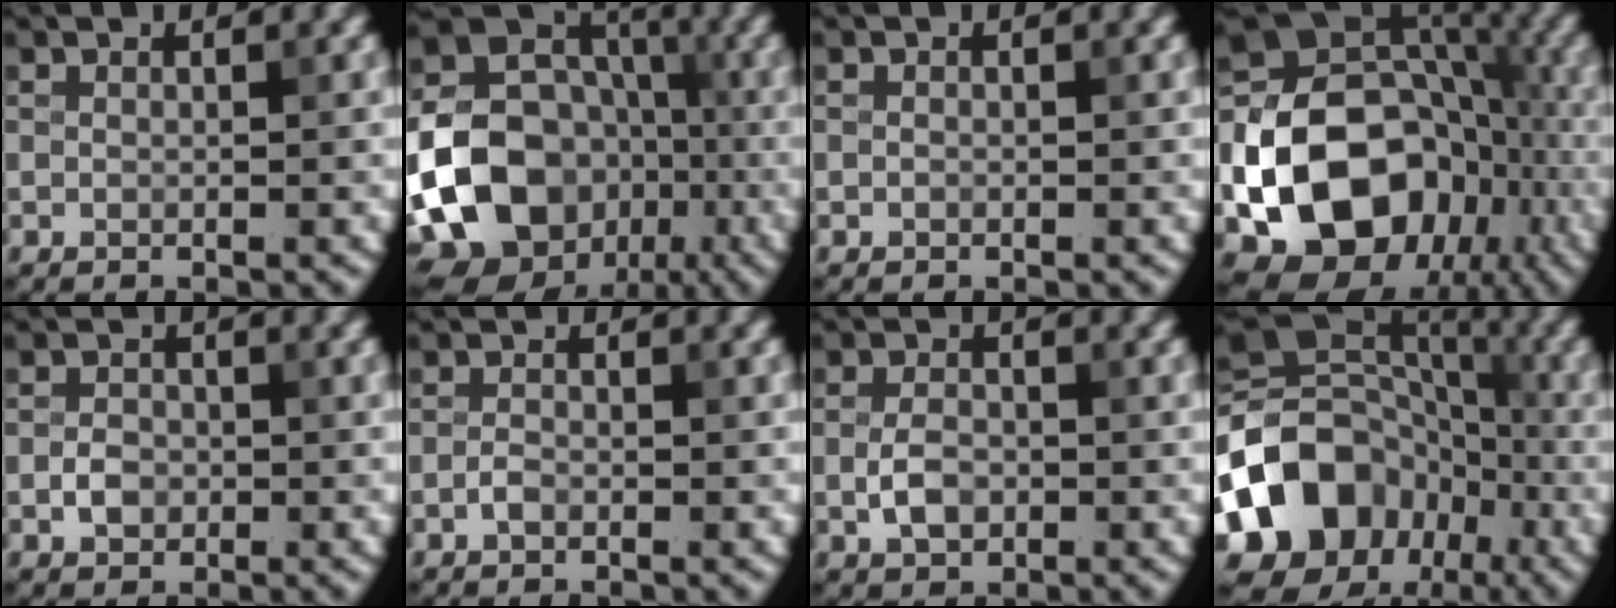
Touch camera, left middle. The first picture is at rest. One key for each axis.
{"total": 16.9, "fx": -4.9, "fy": 13.1, "fz": 9.4, "tx": -0.200, "ty": -0.019, "tz": -0.095}
{"total": 0.0}
{"total": 18.8, "fx": -6.3, "fy": 14.8, "fz": 9.7, "tx": -0.166, "ty": -0.019, "tz": -0.126}
{"total": 1.8, "fx": -0.6, "fy": 1.4, "fz": 1.0, "tx": -0.017, "ty": 0.003, "tz": -0.015}
{"total": 1.1, "fx": -0.6, "fy": 0.6, "fz": 0.7, "tx": -0.014, "ty": 0.001, "tz": -0.014}
{"total": 2.6, "fx": -0.6, "fy": 1.7, "fz": 1.9, "tx": -0.039, "ty": 0.000, "tz": -0.013}
{"total": 13.3, "fx": -4.9, "fy": 10.5, "fz": 6.5, "tx": -0.139, "ty": 0.005, "tz": -0.098}